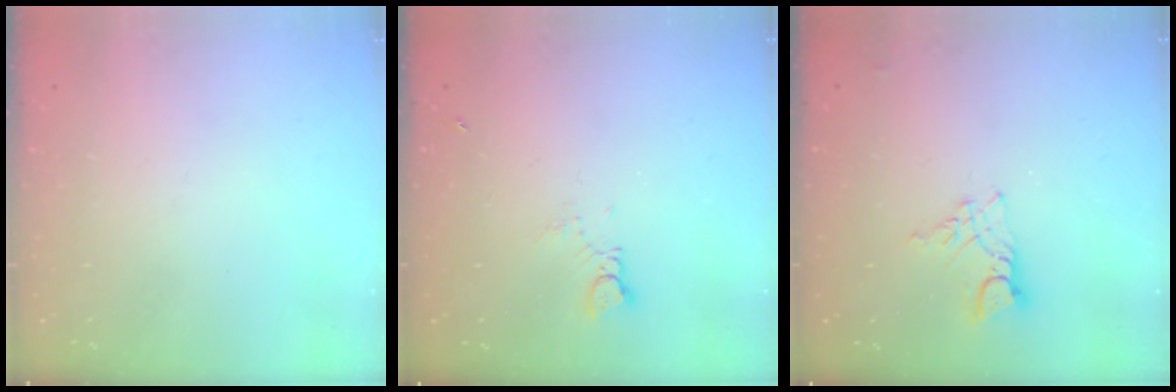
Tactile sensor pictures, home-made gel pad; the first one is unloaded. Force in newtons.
{"total": 1.6, "press": 1.6, "slide": 0.2}
{"total": 7.3, "press": 7.3, "slide": 0.5}